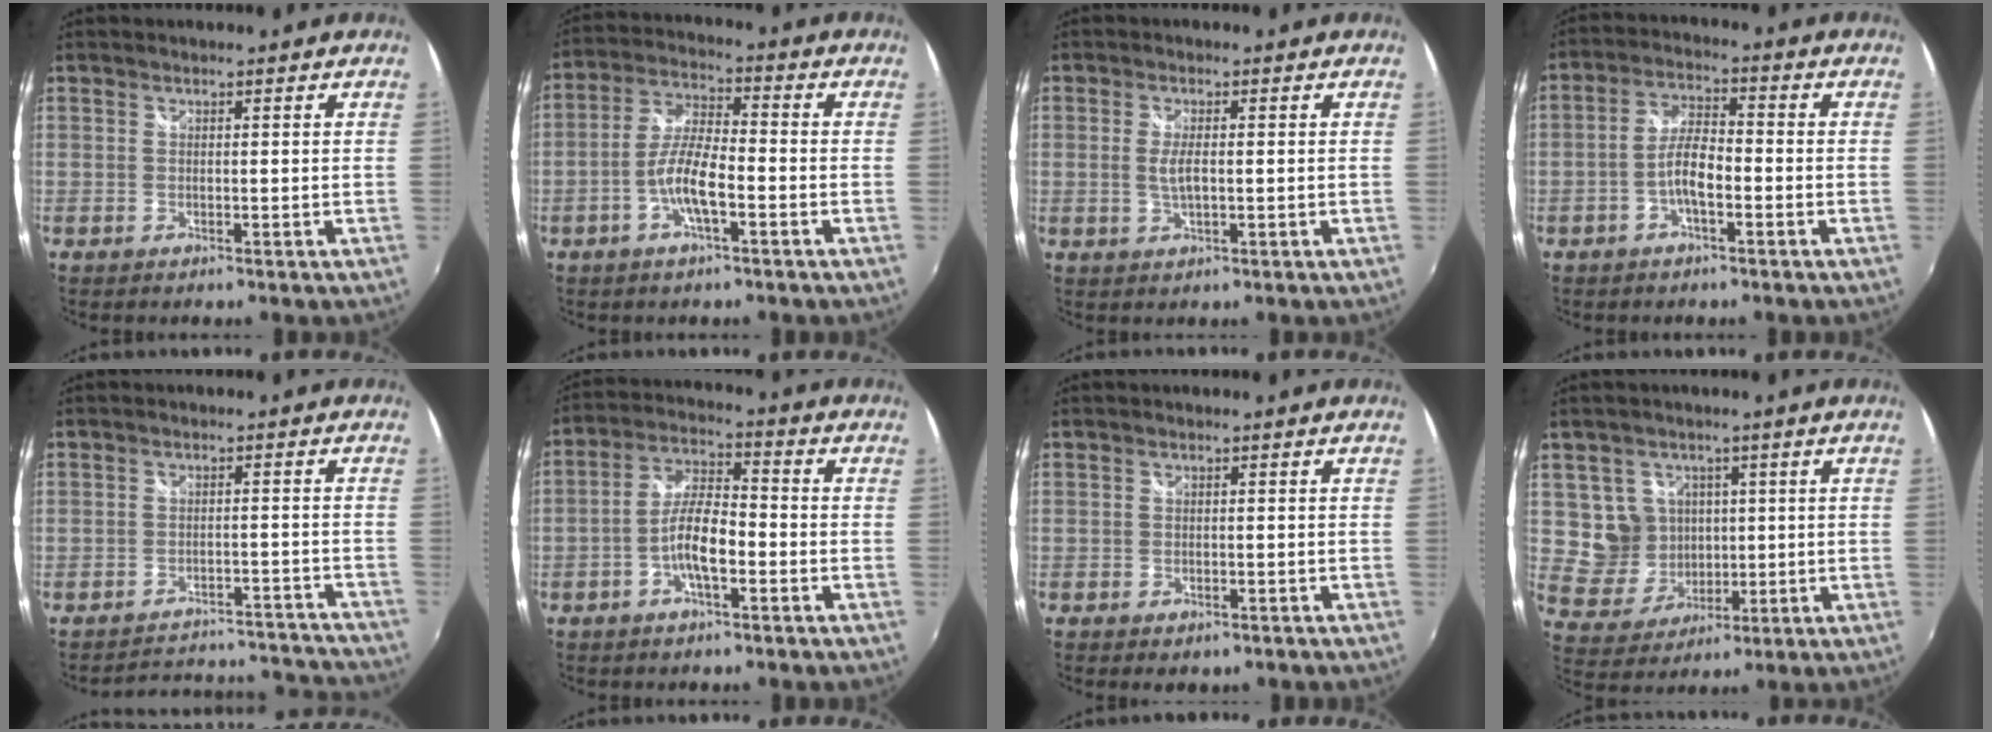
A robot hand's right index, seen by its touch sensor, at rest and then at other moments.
{"total": 8.1, "force": [-3.2, 2.0, 7.1], "torque": [-0.150, 0.007, -0.061]}
{"total": 3.1, "force": [-0.2, 0.9, 3.0], "torque": [-0.058, -0.005, -0.003]}
{"total": 5.6, "force": [-2.3, 1.7, 4.8], "torque": [-0.101, 0.012, -0.045]}
{"total": 15.7, "force": [-14.9, 4.4, 2.4], "torque": [-0.047, 0.043, -0.179]}
{"total": 7.9, "force": [-3.1, 2.4, 6.8], "torque": [-0.144, 0.012, -0.058]}
{"total": 2.3, "force": [-1.4, 1.5, 1.1], "torque": [-0.022, -0.007, -0.017]}
{"total": 8.4, "force": [1.6, 8.1, 1.6], "torque": [-0.046, 0.009, 0.044]}